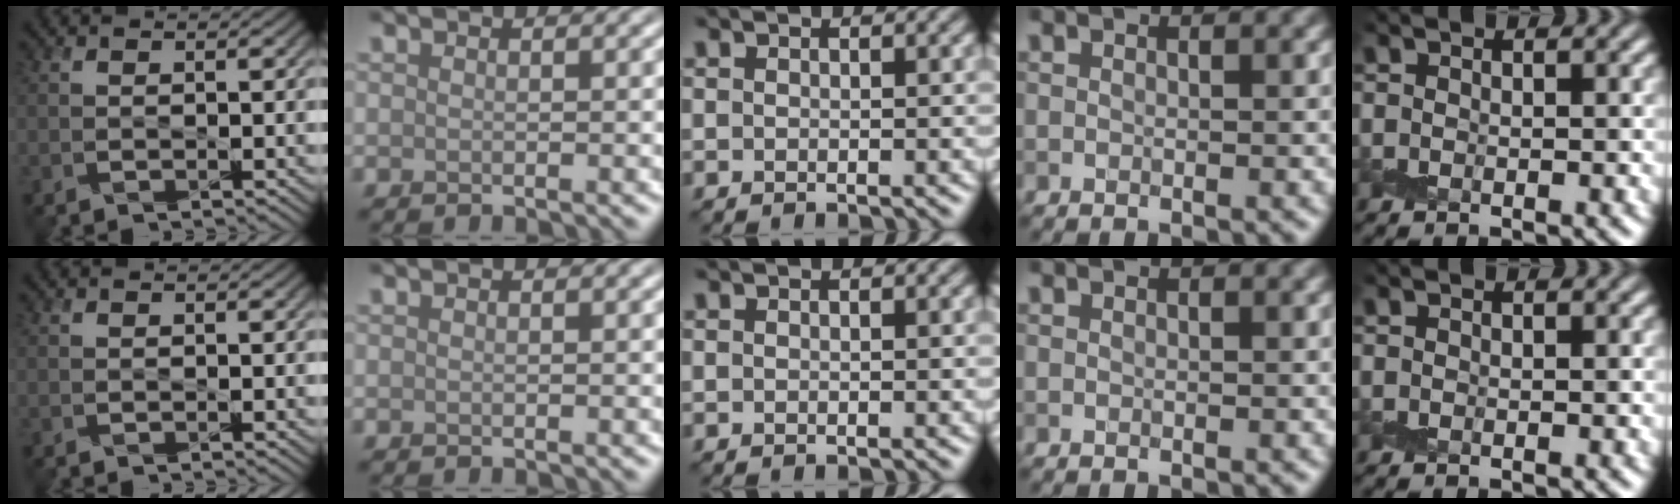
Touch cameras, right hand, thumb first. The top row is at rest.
{}